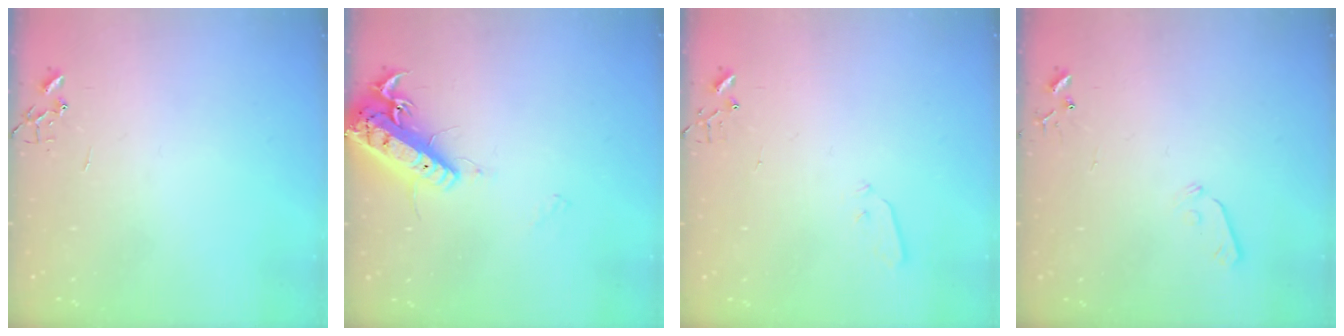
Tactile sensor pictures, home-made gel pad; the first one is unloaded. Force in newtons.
{"total": 17.1, "press": 16.8, "slide": 3.3}
{"total": 3.5, "press": 3.5, "slide": 0.6}
{"total": 5.8, "press": 5.8, "slide": 0.5}